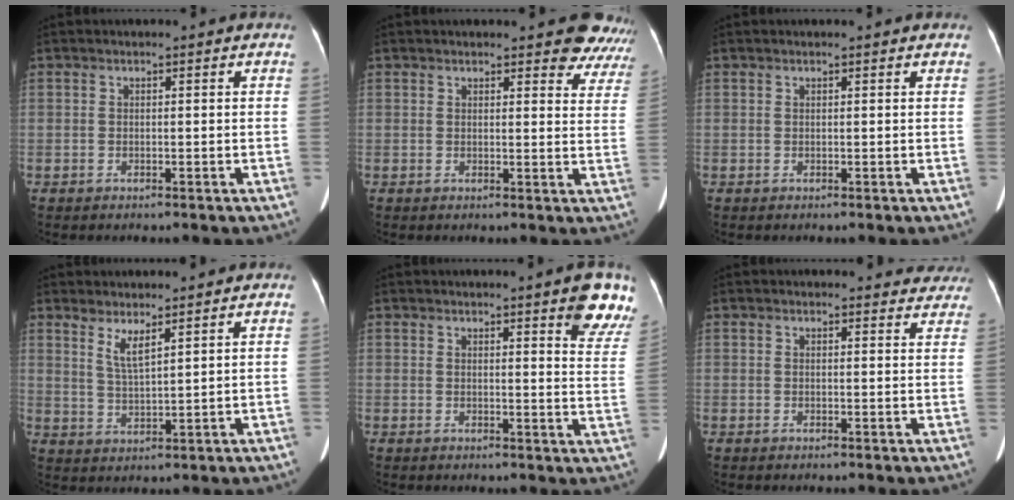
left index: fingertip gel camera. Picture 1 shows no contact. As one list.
[{"total": 8.6, "force": [7.9, 2.7, 2.2], "torque": [0.017, -0.021, 0.056]}, {"total": 0.7, "force": [0.7, 0.1, 0.1], "torque": [-0.009, 0.006, 0.007]}, {"total": 3.5, "force": [2.5, 0.3, 2.4], "torque": [-0.052, -0.011, 0.055]}, {"total": 7.8, "force": [5.9, 0.8, 5.1], "torque": [-0.037, -0.023, 0.048]}, {"total": 8.2, "force": [7.8, 2.5, 0.6], "torque": [0.033, -0.011, 0.052]}]